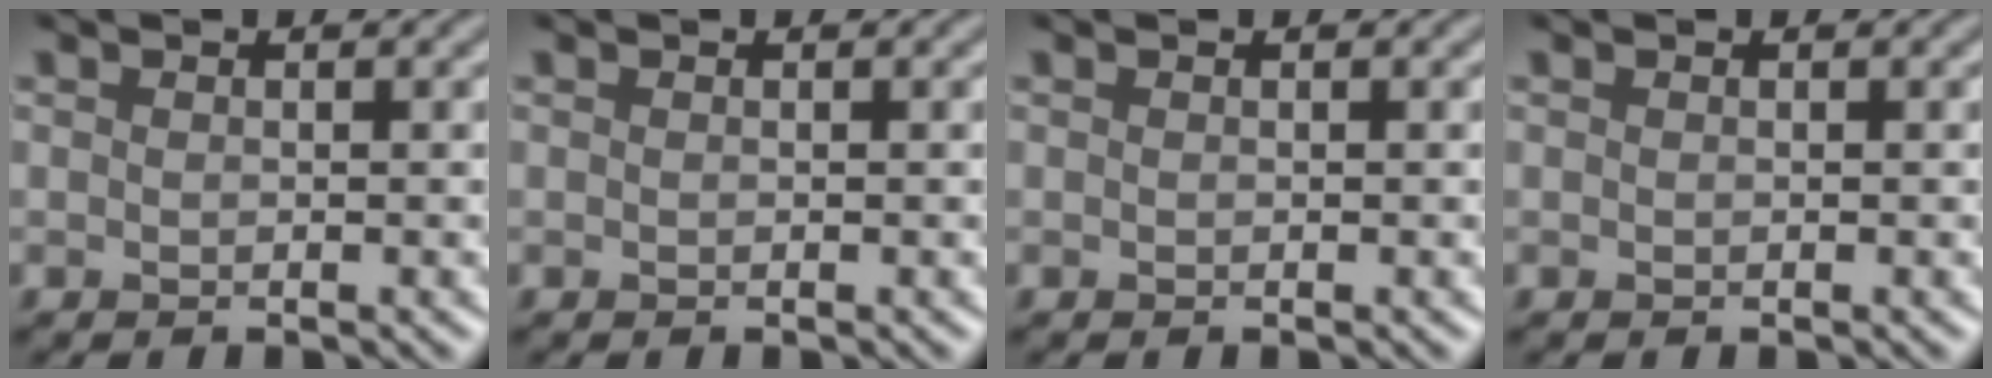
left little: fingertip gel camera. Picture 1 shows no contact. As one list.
[{"total": 0.0}, {"total": 0.0}, {"total": 0.0}]